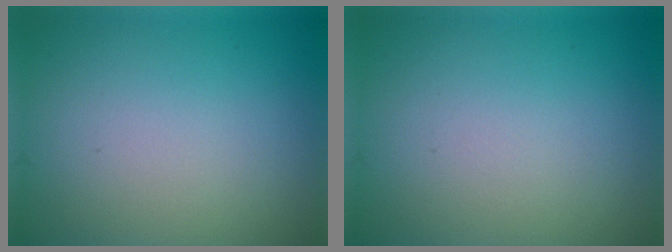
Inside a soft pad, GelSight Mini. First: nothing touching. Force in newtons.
{"total": 0.0}